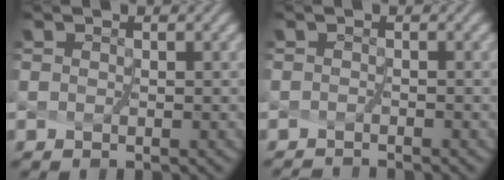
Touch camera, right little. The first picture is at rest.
{"total": 1.7, "force": [-1.5, -0.5, -0.3], "torque": [-0.002, -0.013, -0.027]}